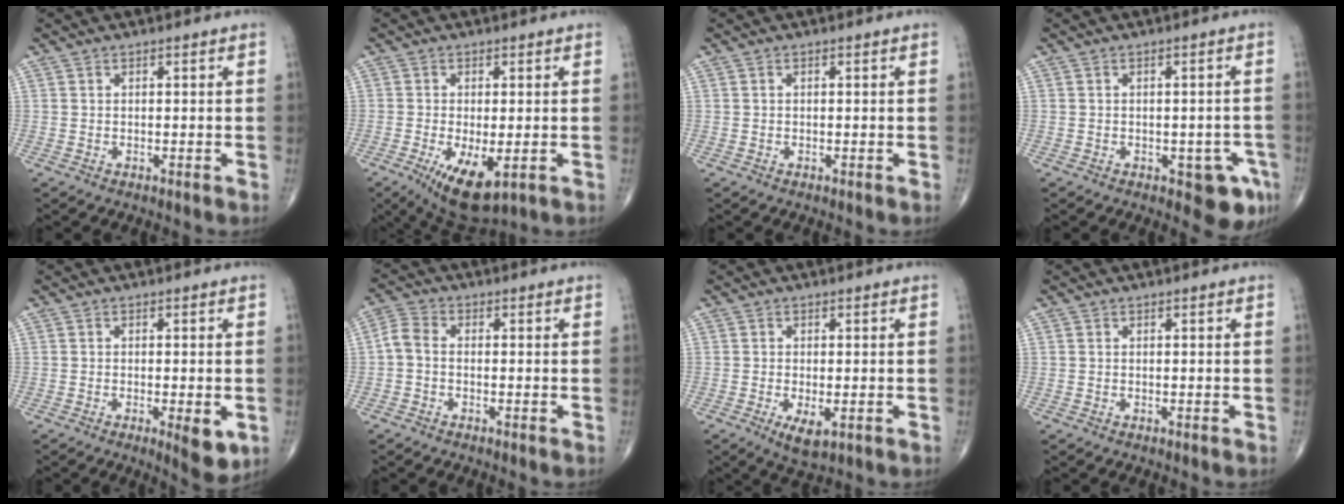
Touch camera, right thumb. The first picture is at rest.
{"total": 9.4, "force": [-3.2, 3.8, 8.0], "torque": [-0.134, -0.020, -0.042]}
{"total": 0.0}
{"total": 5.9, "force": [-2.6, 2.8, 4.4], "torque": [-0.023, 0.007, -0.026]}
{"total": 5.3, "force": [-1.5, 1.6, 4.8], "torque": [-0.060, -0.010, -0.019]}
{"total": 3.6, "force": [-0.7, 2.3, 2.7], "torque": [-0.057, 0.012, -0.027]}
{"total": 4.1, "force": [-1.4, 1.7, 3.5], "torque": [-0.060, -0.009, -0.018]}
{"total": 0.0}